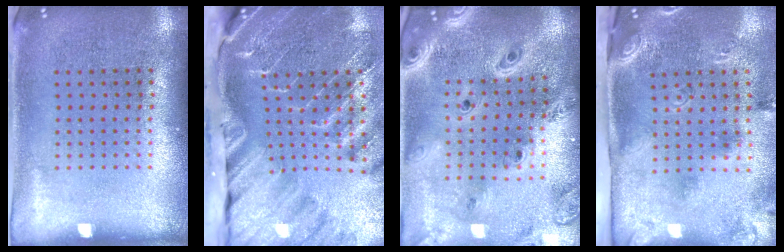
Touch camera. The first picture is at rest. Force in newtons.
{"total": 4.3, "press": 3.3, "slide": 2.7}
{"total": 3.6, "press": 2.9, "slide": 2.2}
{"total": 2.9, "press": 1.9, "slide": 2.2}